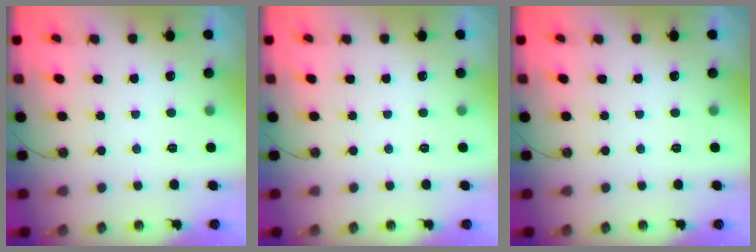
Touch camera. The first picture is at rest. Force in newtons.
{"total": 0.0}
{"total": 0.0}